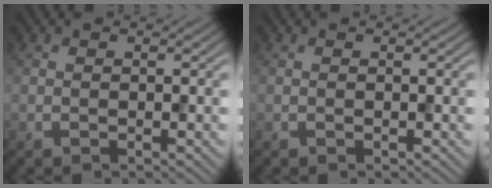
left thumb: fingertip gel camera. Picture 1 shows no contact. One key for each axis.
{"total": 0.0}